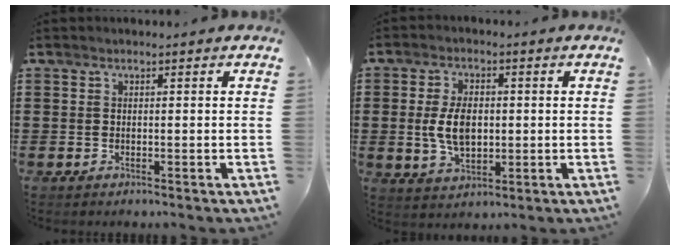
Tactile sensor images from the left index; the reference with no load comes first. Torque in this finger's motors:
{"motor_torque": [1.32, 0.12, 0.56, 0.09]}